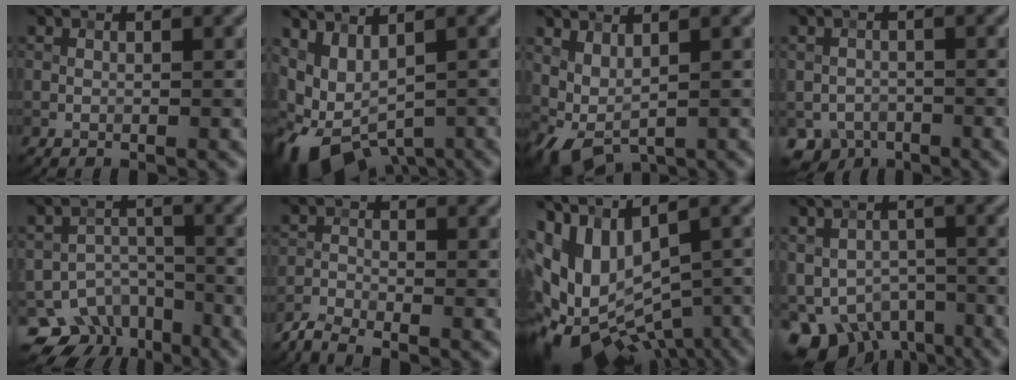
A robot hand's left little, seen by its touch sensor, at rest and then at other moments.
{"total": 7.7, "force": [-2.4, 4.5, 5.8], "torque": [-0.120, -0.020, -0.029]}
{"total": 2.7, "force": [1.1, 1.1, 2.3], "torque": [-0.055, -0.008, 0.029]}
{"total": 3.3, "force": [-2.1, 2.4, 0.9], "torque": [-0.011, -0.008, -0.036]}
{"total": 8.4, "force": [-6.1, 5.3, 2.4], "torque": [-0.023, -0.010, -0.091]}
{"total": 2.6, "force": [-2.4, 0.4, 0.8], "torque": [-0.019, -0.005, -0.058]}
{"total": 13.5, "force": [-1.2, 8.5, 10.4], "torque": [-0.190, -0.030, 0.038]}
{"total": 7.9, "force": [-4.9, 4.7, 4.1], "torque": [-0.061, -0.024, -0.078]}